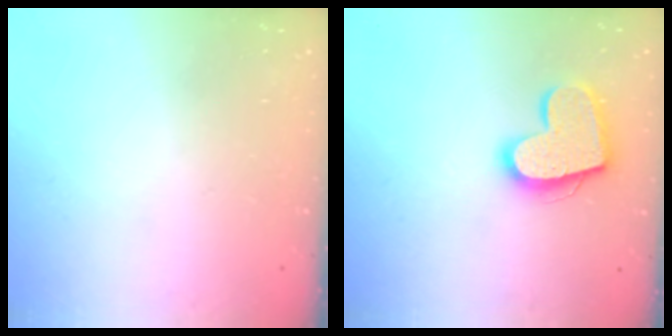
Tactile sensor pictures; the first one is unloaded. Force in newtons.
{"total": 16.5, "press": 16.4, "slide": 1.2}